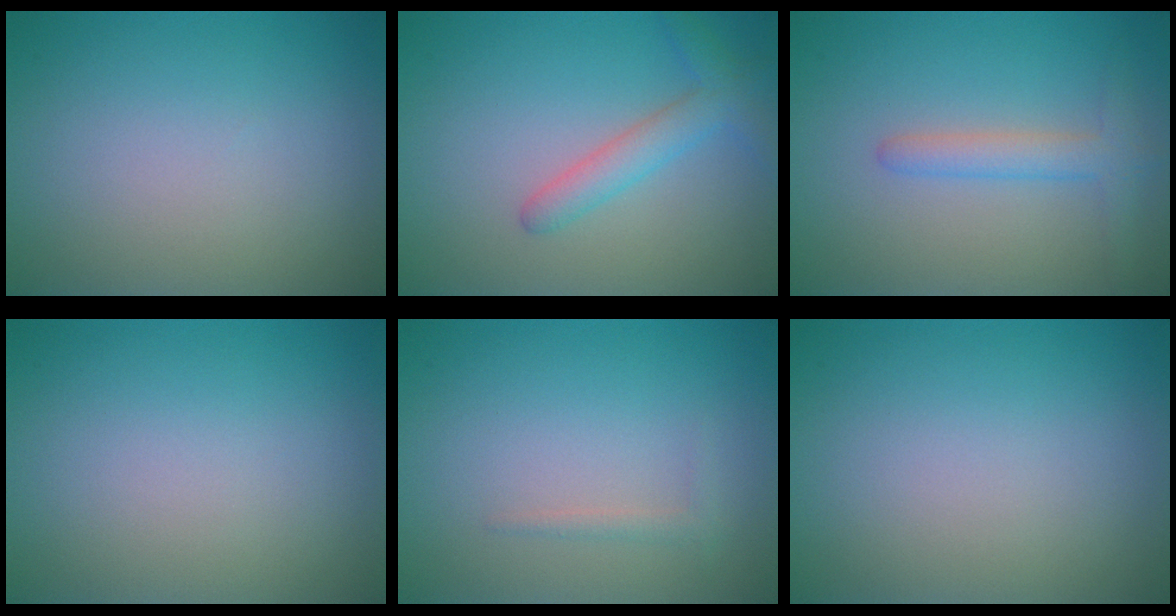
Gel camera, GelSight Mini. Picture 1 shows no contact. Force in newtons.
{"total": 2.8, "press": 2.7, "slide": 0.2}
{"total": 2.6, "press": 2.6, "slide": 0.2}
{"total": 0.0}
{"total": 0.8, "press": 0.8, "slide": 0.0}
{"total": 0.0}